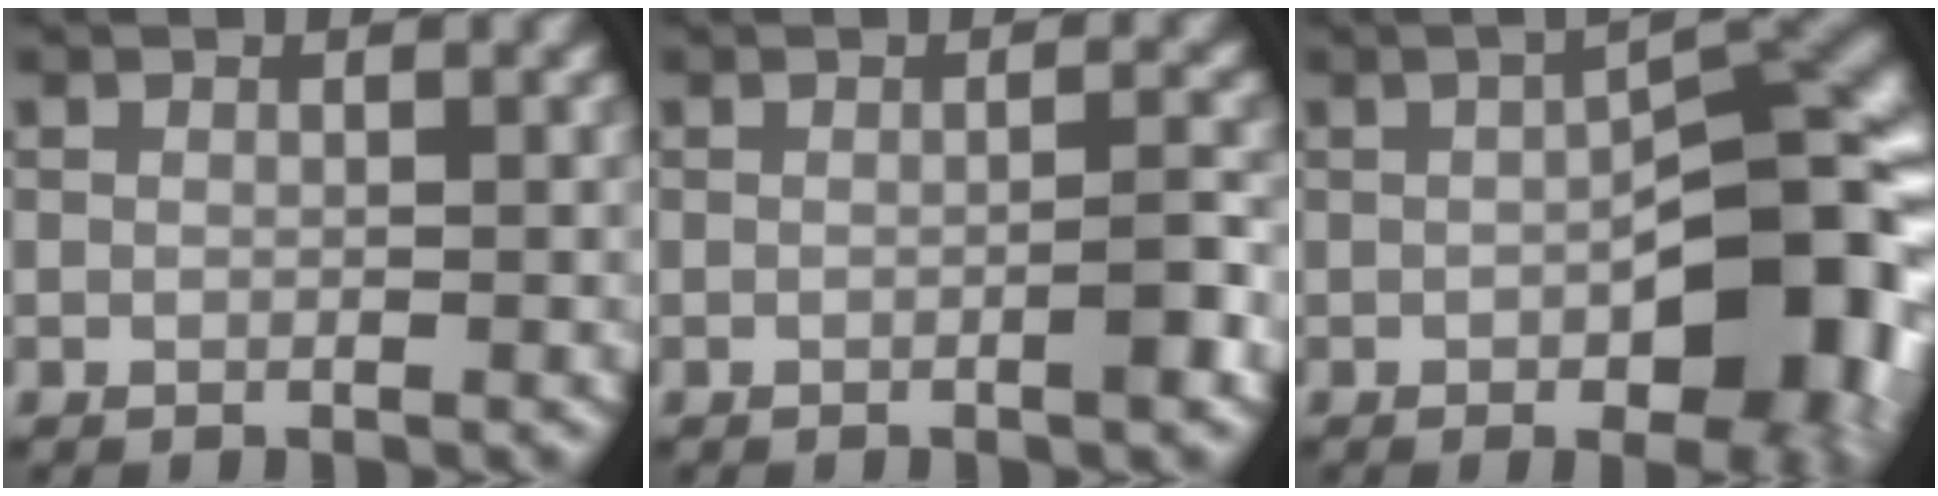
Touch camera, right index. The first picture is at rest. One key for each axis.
{"total": 1.9, "fx": -0.7, "fy": 0.2, "fz": 1.8, "tx": -0.026, "ty": 0.005, "tz": -0.013}
{"total": 10.8, "fx": -2.5, "fy": 4.4, "fz": 9.5, "tx": -0.118, "ty": 0.006, "tz": -0.037}